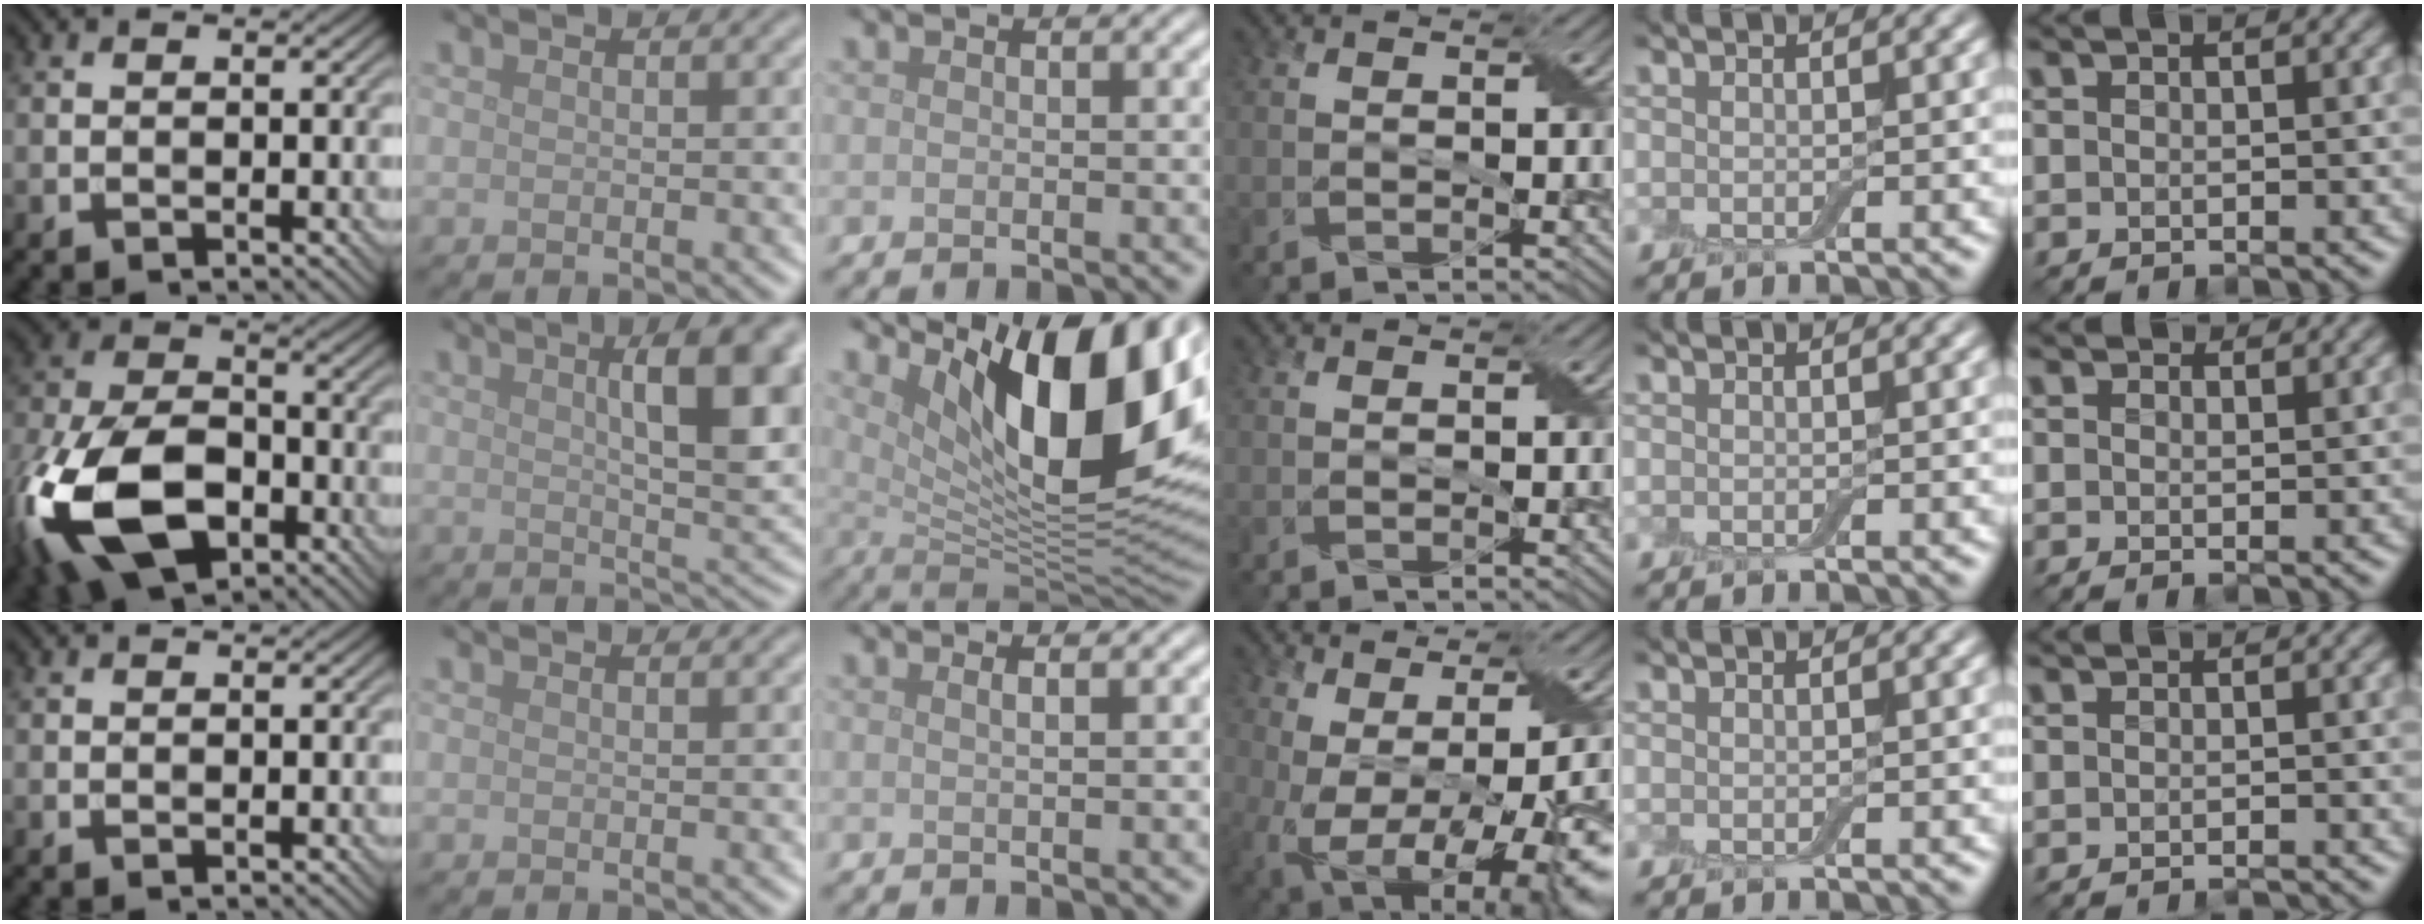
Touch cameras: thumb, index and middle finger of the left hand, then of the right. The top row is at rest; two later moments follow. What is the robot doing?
{"motion": "peel", "object": "aluminum foil"}